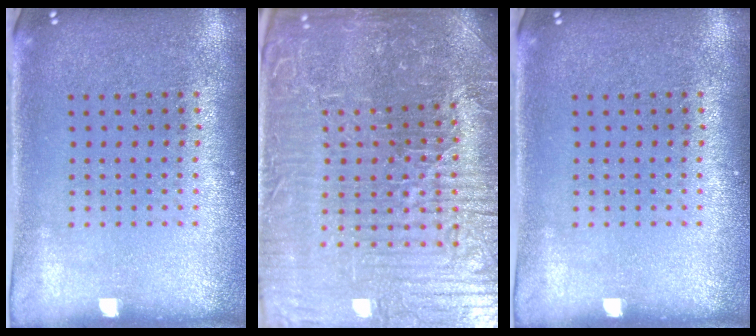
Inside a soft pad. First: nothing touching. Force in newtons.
{"total": 6.2, "press": 5.8, "slide": 2.1}
{"total": 0.0}